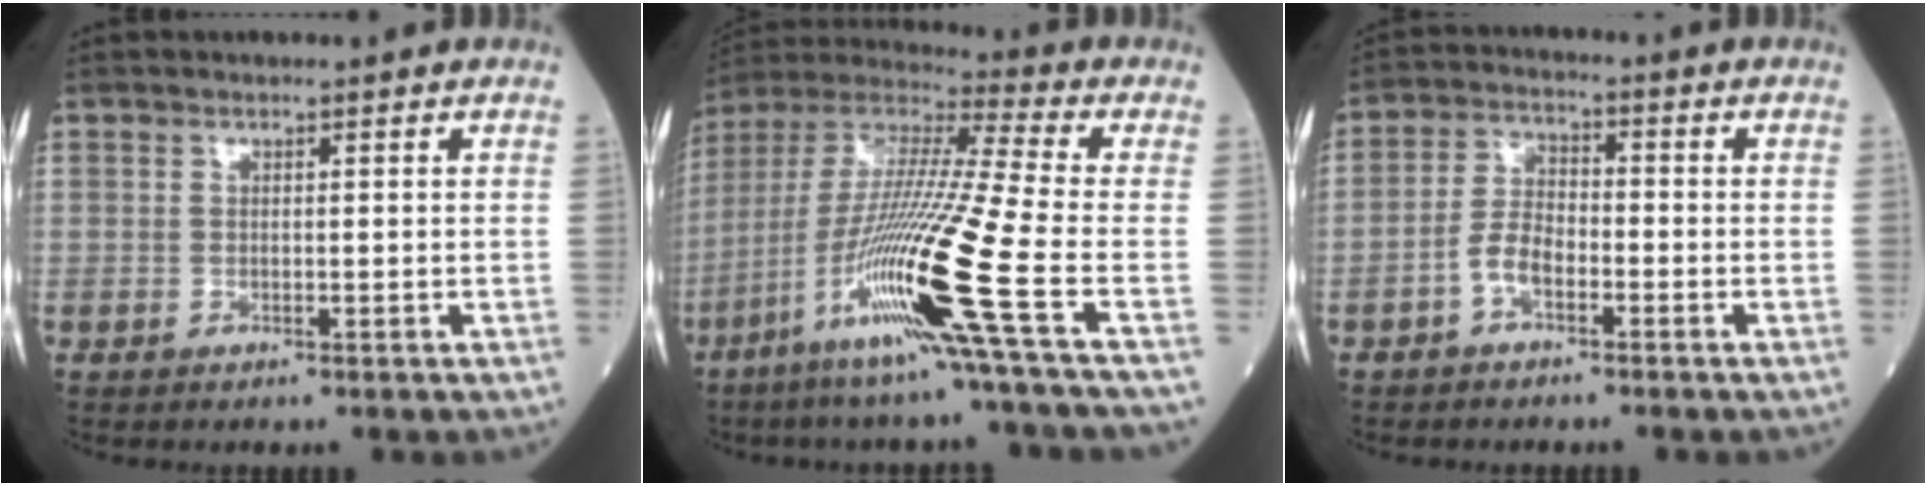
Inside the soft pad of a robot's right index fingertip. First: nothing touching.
{"total": 20.7, "force": [-8.5, -1.7, 18.9], "torque": [-0.403, -0.039, -0.171]}
{"total": 4.4, "force": [-2.2, 2.0, 3.3], "torque": [-0.069, 0.010, -0.046]}